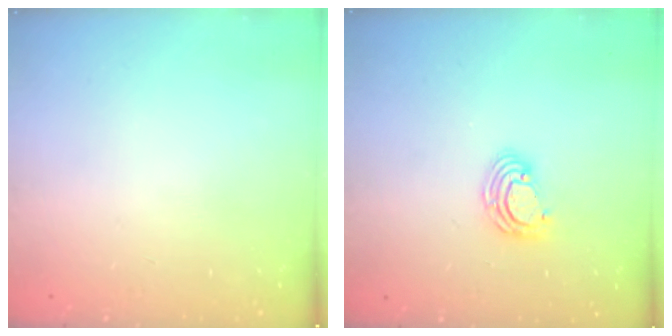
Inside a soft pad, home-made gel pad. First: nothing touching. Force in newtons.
{"total": 6.5, "press": 6.5, "slide": 0.6}